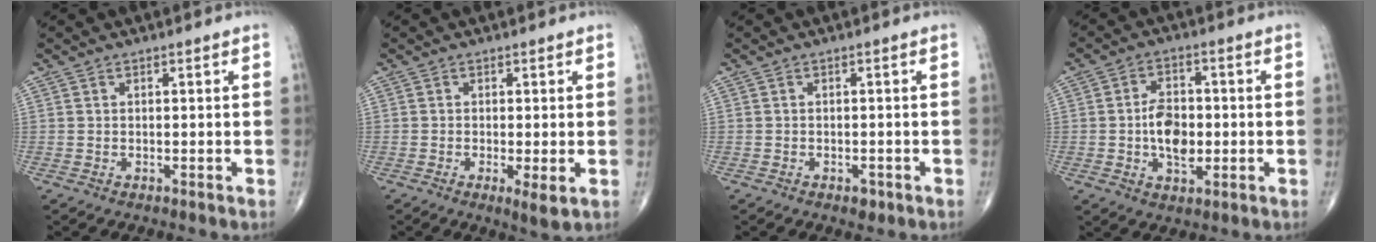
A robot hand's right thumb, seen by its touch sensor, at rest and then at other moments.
{"total": 3.3, "force": [-0.8, 0.7, 3.2], "torque": [-0.059, -0.014, -0.016]}
{"total": 1.6, "force": [-0.9, 0.9, 0.9], "torque": [-0.010, 0.001, -0.011]}
{"total": 8.2, "force": [-0.8, 5.0, 6.4], "torque": [-0.095, 0.006, -0.014]}